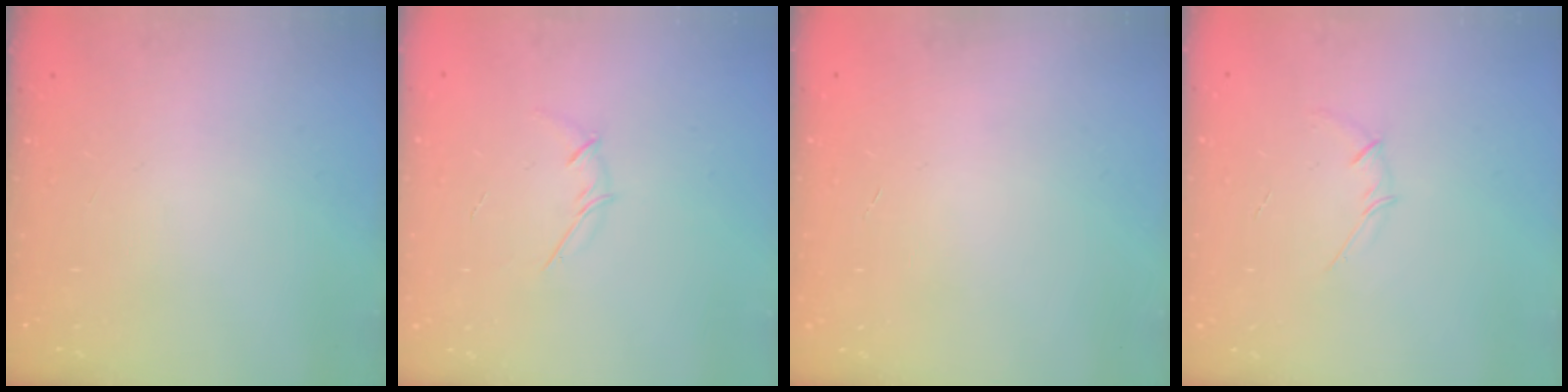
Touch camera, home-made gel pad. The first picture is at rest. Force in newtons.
{"total": 3.6, "press": 3.5, "slide": 0.9}
{"total": 0.0}
{"total": 2.7, "press": 2.6, "slide": 0.7}